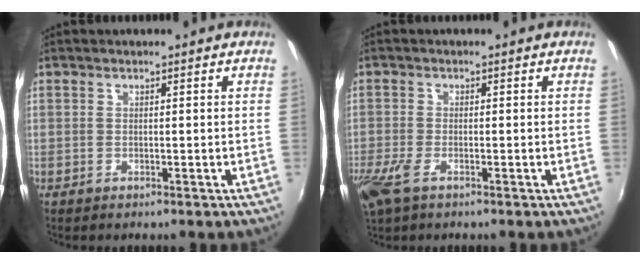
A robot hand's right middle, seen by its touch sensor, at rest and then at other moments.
{"total": 5.0, "force": [-2.9, 1.8, 3.6], "torque": [-0.089, -0.017, -0.054]}